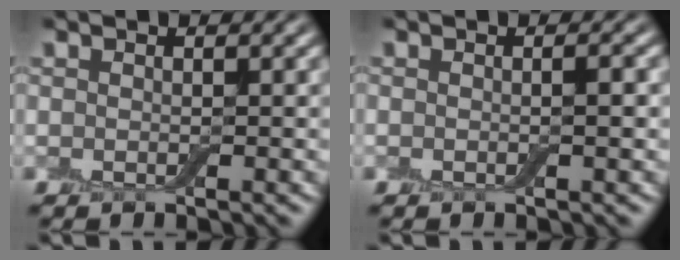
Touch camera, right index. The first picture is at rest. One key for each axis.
{"total": 1.0, "fx": -0.1, "fy": 0.1, "fz": 0.9, "tx": -0.014, "ty": 0.001, "tz": -0.002}